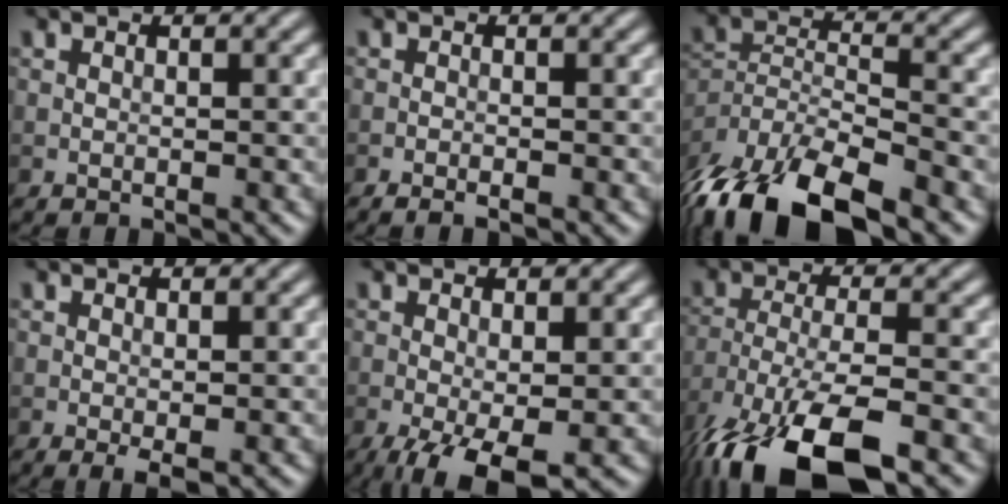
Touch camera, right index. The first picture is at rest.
{"total": 1.0, "force": [-0.7, 0.1, 0.7], "torque": [-0.011, -0.001, -0.013]}
{"total": 12.8, "force": [-9.7, 4.2, 7.2], "torque": [-0.141, -0.008, -0.178]}
{"total": 1.2, "force": [-0.3, 0.2, 1.1], "torque": [-0.020, -0.006, -0.006]}
{"total": 5.4, "force": [-2.3, 1.7, 4.6], "torque": [-0.087, -0.012, -0.041]}
{"total": 12.1, "force": [-8.1, 3.9, 8.0], "torque": [-0.168, -0.018, -0.154]}